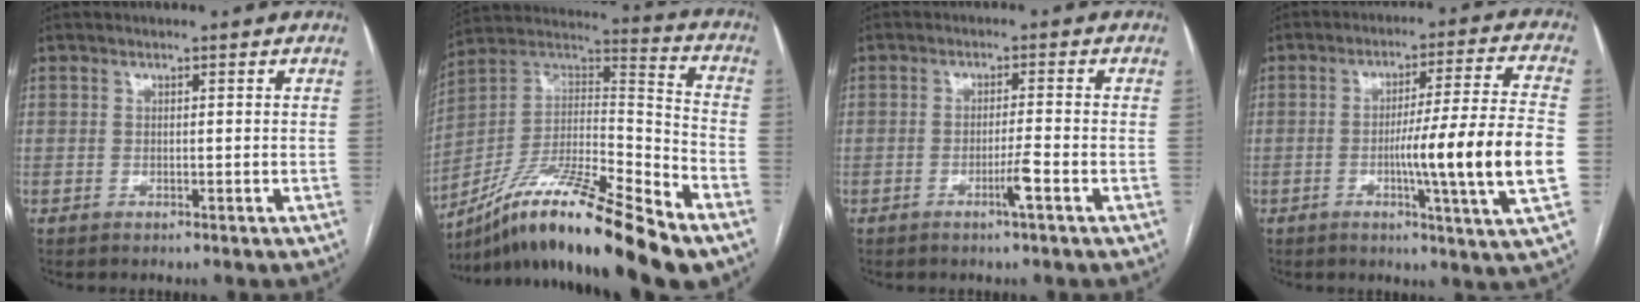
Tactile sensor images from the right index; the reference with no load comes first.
{"total": 20.2, "force": [-15.4, 1.3, 13.0], "torque": [-0.234, 0.002, -0.271]}
{"total": 2.9, "force": [-1.5, -0.6, 2.4], "torque": [-0.042, -0.005, -0.027]}
{"total": 15.2, "force": [-2.8, -1.5, 14.8], "torque": [-0.233, -0.009, -0.050]}